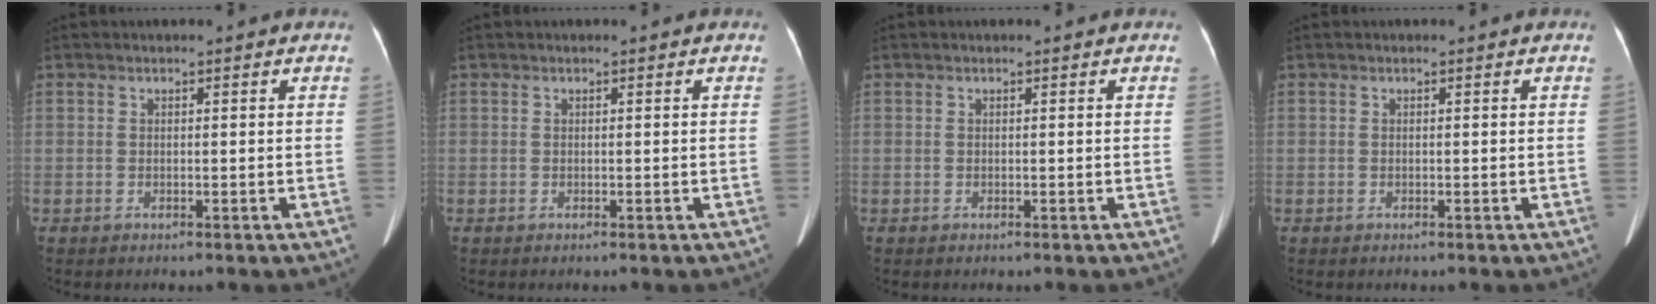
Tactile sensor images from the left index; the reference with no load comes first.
{"total": 0.0}
{"total": 0.0}
{"total": 0.0}